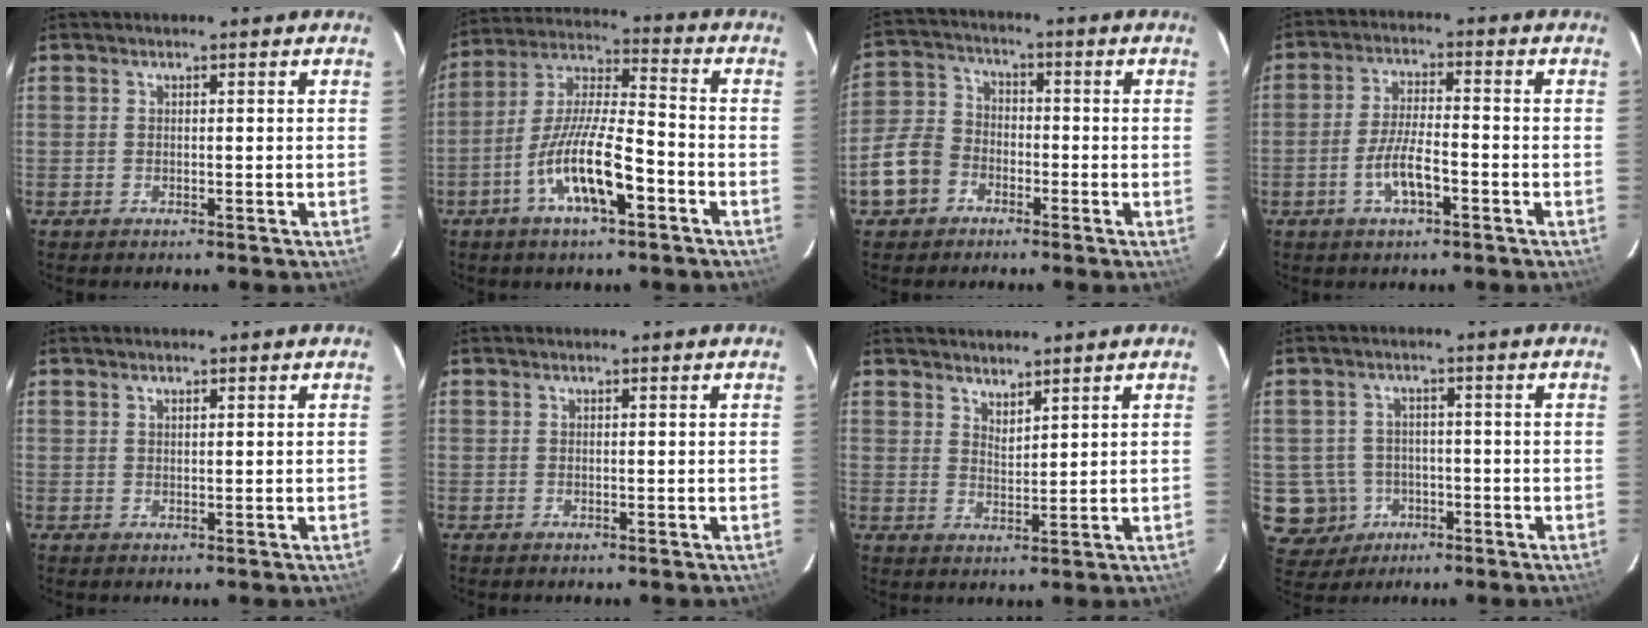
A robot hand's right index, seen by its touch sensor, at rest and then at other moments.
{"total": 13.3, "force": [-6.1, 3.1, 11.4], "torque": [-0.228, -0.006, -0.114]}
{"total": 9.3, "force": [-4.5, 7.3, 3.6], "torque": [-0.087, 0.028, -0.084]}
{"total": 6.6, "force": [-3.0, 1.7, 5.5], "torque": [-0.112, -0.001, -0.054]}
{"total": 0.7, "force": [0.6, 0.3, 0.3], "torque": [-0.005, 0.002, 0.010]}
{"total": 0.0}
{"total": 2.9, "force": [2.7, 0.7, 1.0], "torque": [-0.015, -0.001, 0.047]}
{"total": 7.6, "force": [-2.2, 7.2, 1.1], "torque": [-0.051, 0.021, -0.023]}